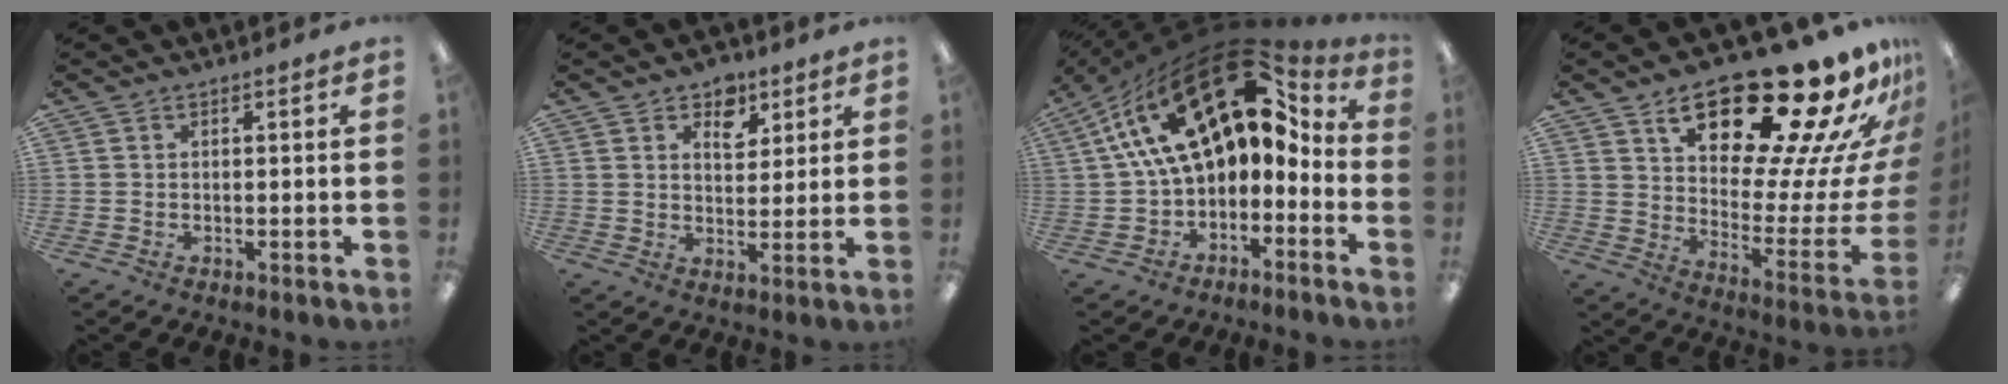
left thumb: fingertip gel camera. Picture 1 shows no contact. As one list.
[{"total": 6.7, "force": [4.3, 4.2, 3.0], "torque": [-0.025, -0.017, 0.071]}, {"total": 23.5, "force": [10.3, 12.2, 17.2], "torque": [-0.311, -0.052, 0.180]}, {"total": 27.7, "force": [18.6, 9.4, 18.3], "torque": [-0.254, -0.132, 0.303]}]